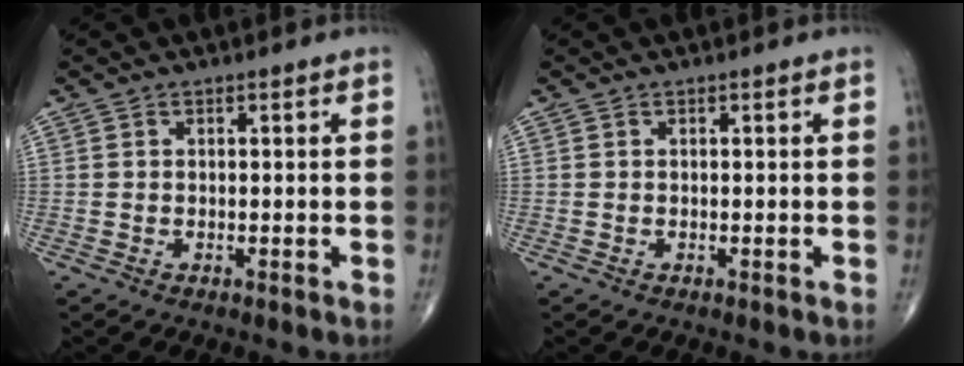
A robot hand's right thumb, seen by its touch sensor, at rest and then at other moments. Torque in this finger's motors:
{"motor_torque": [-0.01, 0.01, -0.01, 0.01, 0.01]}